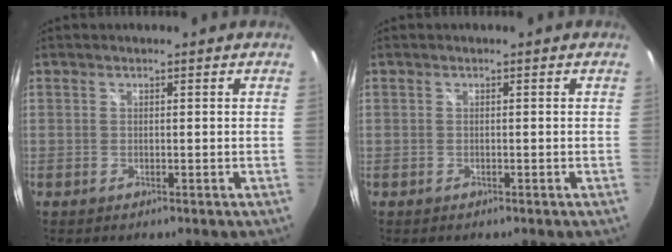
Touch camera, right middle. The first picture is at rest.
{"total": 0.5, "force": [-0.4, 0.3, 0.1], "torque": [-0.003, -0.003, -0.008]}